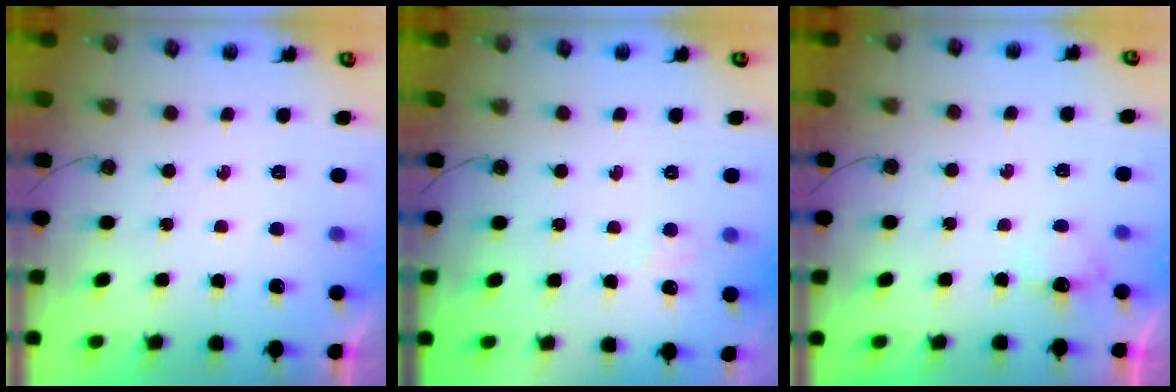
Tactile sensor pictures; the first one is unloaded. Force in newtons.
{"total": 3.6, "press": 3.6, "slide": 0.5}
{"total": 2.9, "press": 2.9, "slide": 0.3}